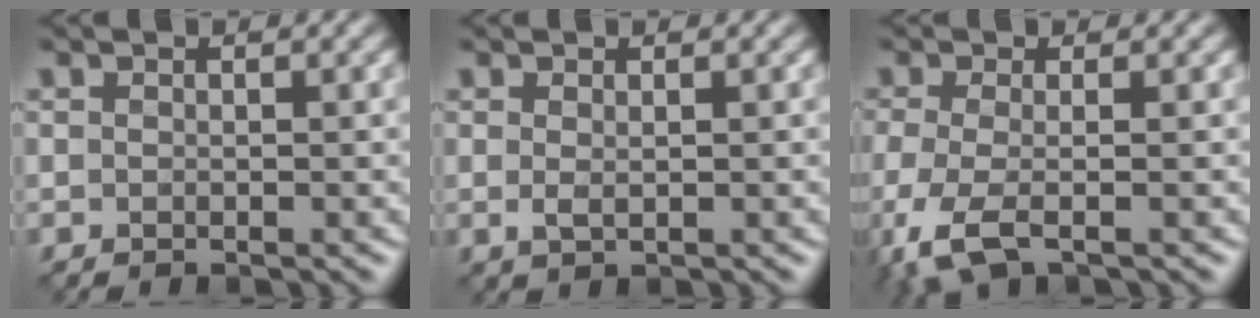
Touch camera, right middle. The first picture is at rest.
{"total": 0.9, "force": [0.2, 0.4, 0.8], "torque": [-0.018, 0.002, 0.002]}
{"total": 4.7, "force": [-2.4, 1.6, 3.7], "torque": [-0.097, -0.009, -0.060]}